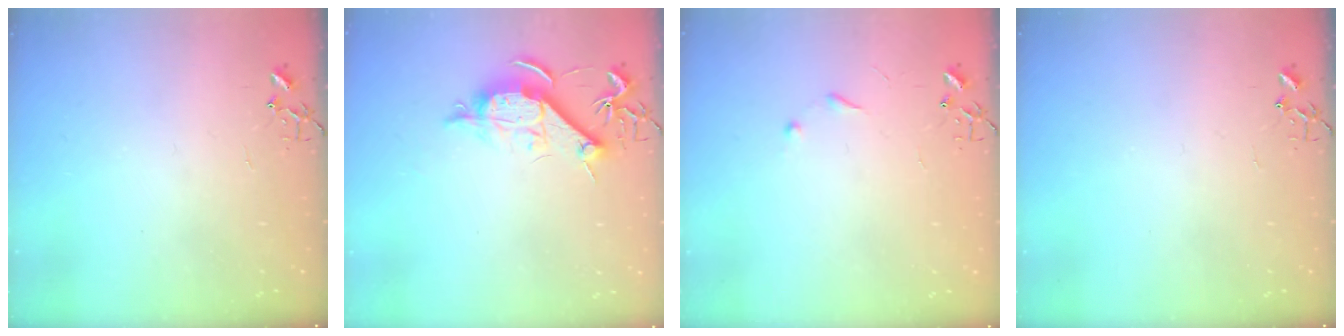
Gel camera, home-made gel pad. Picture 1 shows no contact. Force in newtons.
{"total": 10.6, "press": 10.6, "slide": 0.8}
{"total": 6.0, "press": 6.0, "slide": 0.6}
{"total": 0.0}